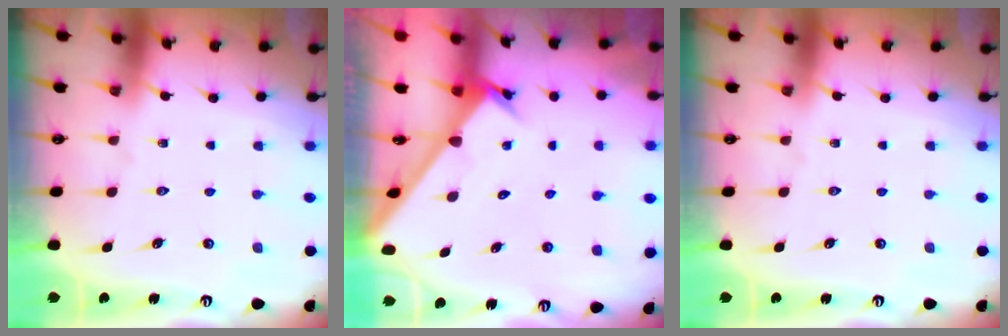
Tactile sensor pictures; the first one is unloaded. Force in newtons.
{"total": 2.3, "press": 2.3, "slide": 0.1}
{"total": 0.0}